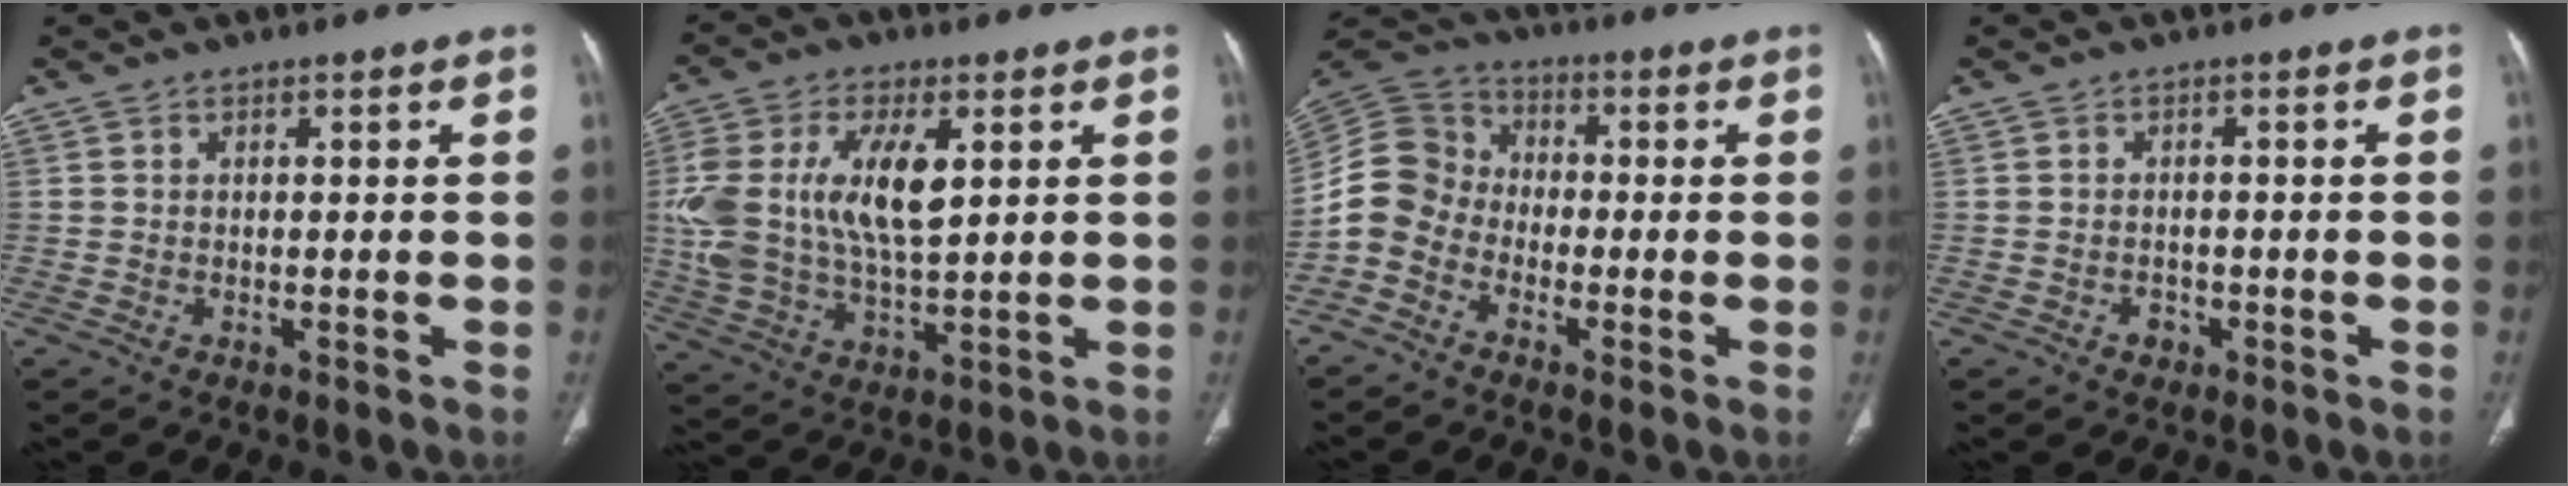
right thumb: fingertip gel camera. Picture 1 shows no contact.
{"total": 16.5, "force": [3.6, 8.2, 13.9], "torque": [-0.286, -0.004, 0.071]}
{"total": 9.1, "force": [-3.6, 7.3, 4.1], "torque": [-0.077, 0.045, -0.087]}
{"total": 1.5, "force": [-0.8, 1.2, 0.6], "torque": [-0.003, 0.008, -0.013]}